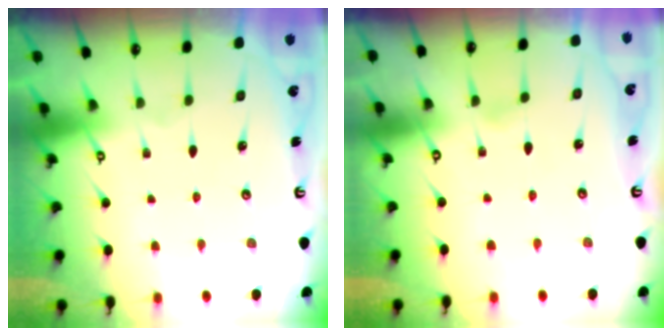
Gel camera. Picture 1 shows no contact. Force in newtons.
{"total": 0.9, "press": 0.9, "slide": 0.1}